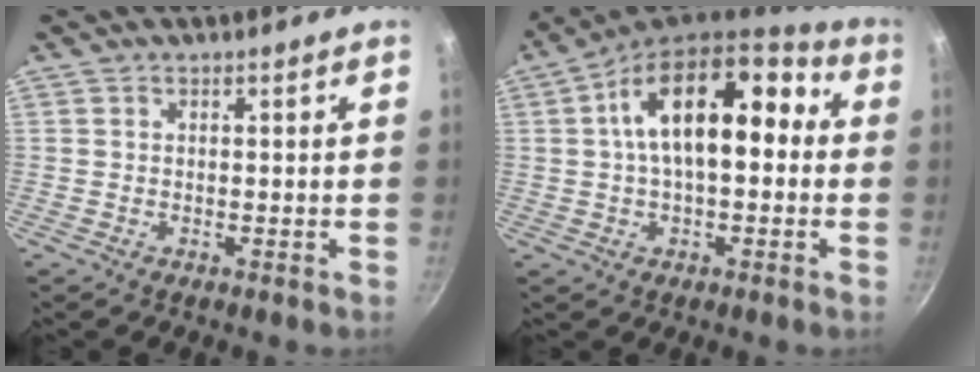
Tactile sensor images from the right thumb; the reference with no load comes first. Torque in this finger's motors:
{"motor_torque": [-0.83, 2.13, 1.77, 0.64, 0.55]}